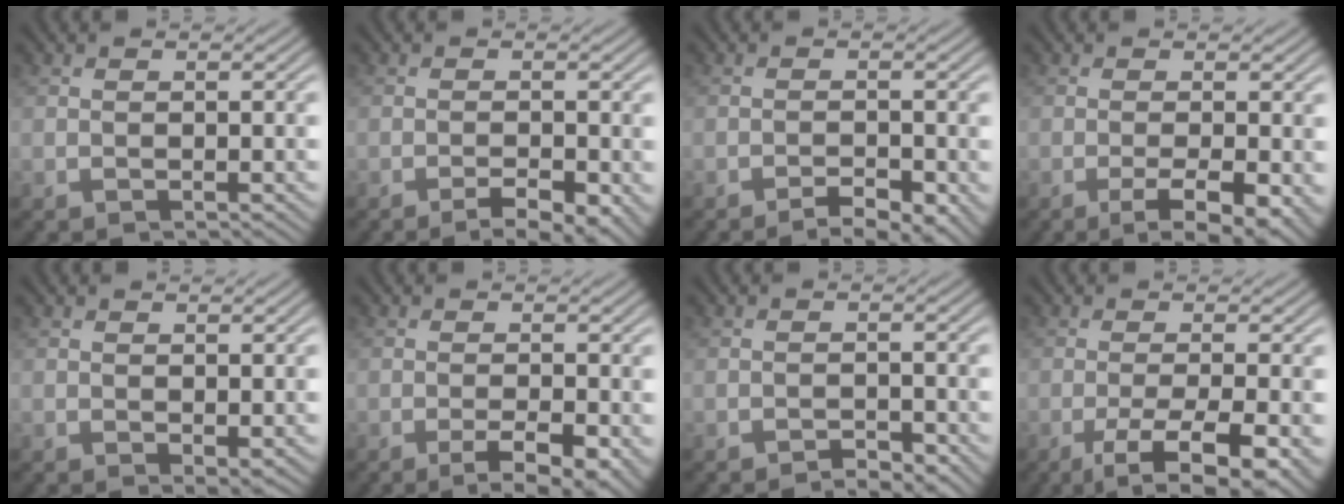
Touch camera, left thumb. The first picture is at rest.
{"total": 3.9, "force": [-2.4, 0.9, 3.0], "torque": [-0.046, 0.001, -0.032]}
{"total": 3.6, "force": [-2.4, 1.0, 2.4], "torque": [-0.039, 0.001, -0.033]}
{"total": 5.5, "force": [-2.2, 1.2, 4.9], "torque": [-0.076, 0.003, -0.033]}
{"total": 1.3, "force": [0.3, 0.6, 1.1], "torque": [-0.017, -0.005, 0.008]}
{"total": 4.9, "force": [-2.2, 1.1, 4.2], "torque": [-0.064, 0.003, -0.030]}
{"total": 1.7, "force": [-1.4, 0.5, 0.9], "torque": [-0.013, 0.001, -0.023]}
{"total": 8.2, "force": [-3.5, 1.9, 7.1], "torque": [-0.110, -0.002, -0.051]}